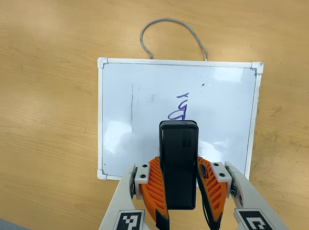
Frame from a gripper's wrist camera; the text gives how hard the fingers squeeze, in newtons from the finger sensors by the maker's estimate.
{"total": 7.9, "left": 6.1, "right": 9.7}